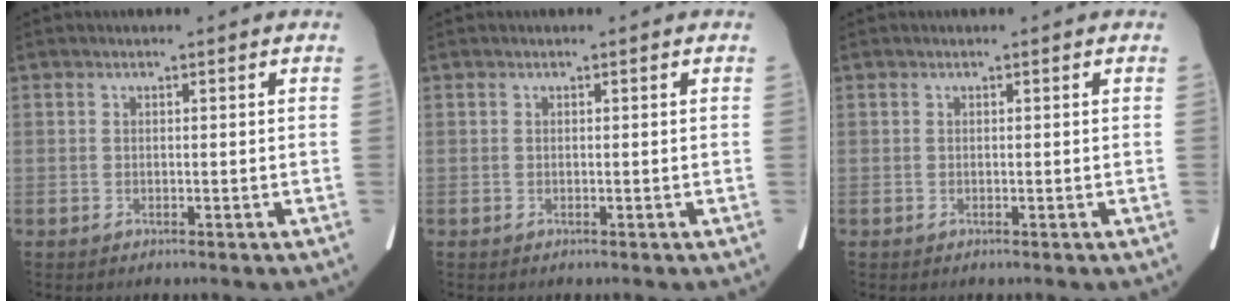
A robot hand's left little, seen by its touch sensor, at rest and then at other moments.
{"total": 0.0}
{"total": 0.0}